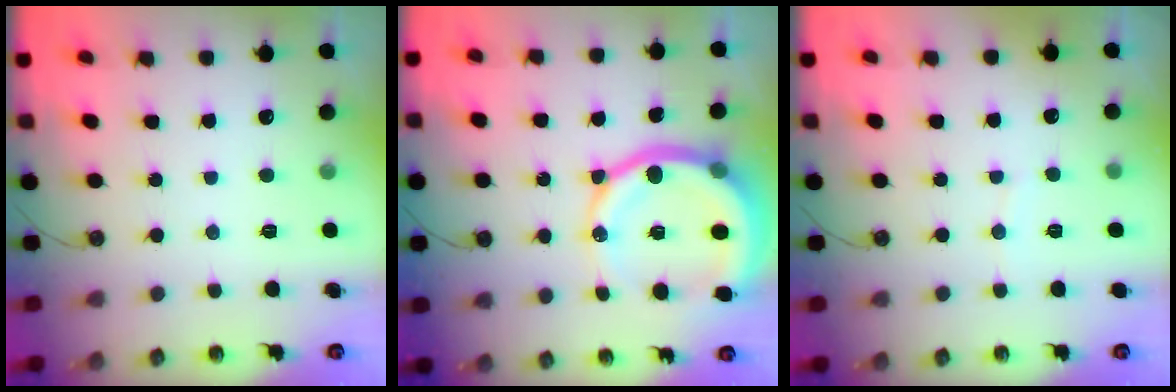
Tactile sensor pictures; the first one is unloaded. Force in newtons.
{"total": 17.8, "press": 17.7, "slide": 2.1}
{"total": 2.4, "press": 2.4, "slide": 0.3}